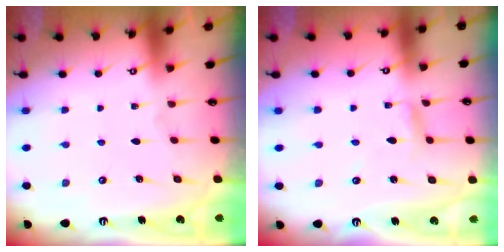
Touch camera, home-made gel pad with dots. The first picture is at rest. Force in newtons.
{"total": 2.2, "press": 2.2, "slide": 0.1}